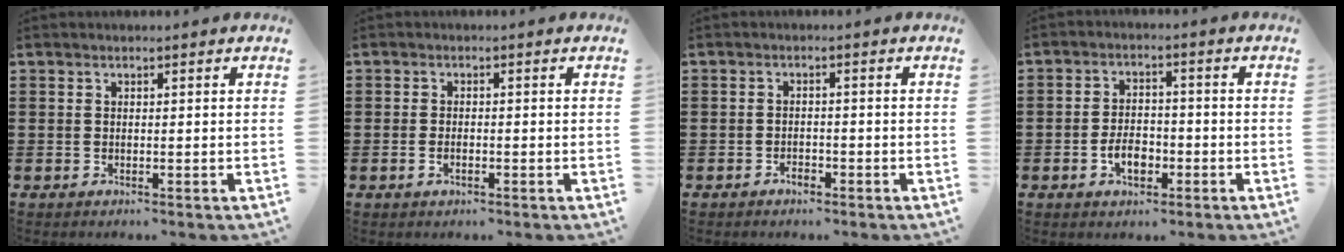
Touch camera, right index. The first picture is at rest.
{"total": 1.1, "force": [-0.5, 0.4, 0.9], "torque": [-0.019, -0.004, -0.008]}
{"total": 1.4, "force": [-1.2, 0.5, 0.4], "torque": [-0.012, -0.004, -0.024]}
{"total": 4.4, "force": [-1.7, 2.7, 3.1], "torque": [-0.049, 0.002, -0.031]}